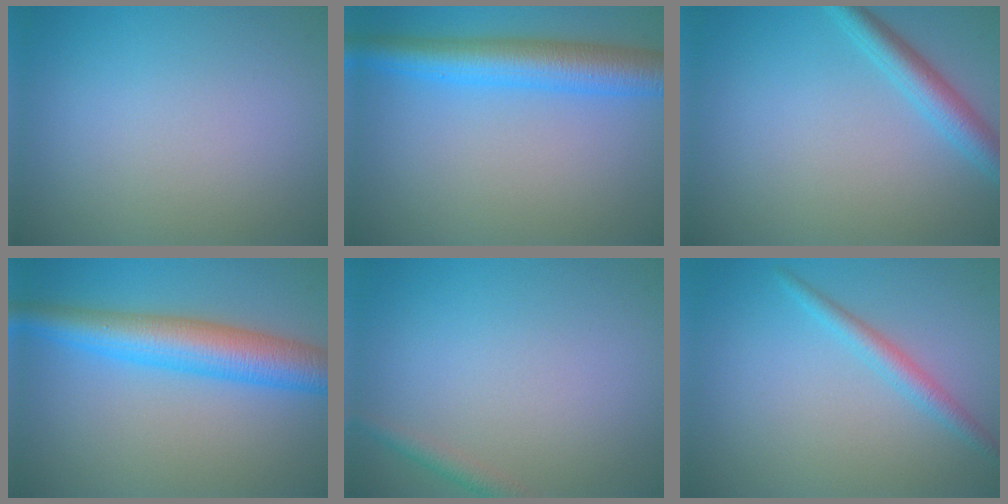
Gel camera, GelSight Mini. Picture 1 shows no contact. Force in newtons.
{"total": 6.2, "press": 6.2, "slide": 0.2}
{"total": 3.1, "press": 3.1, "slide": 0.1}
{"total": 6.7, "press": 6.7, "slide": 0.1}
{"total": 1.4, "press": 1.4, "slide": 0.1}
{"total": 2.0, "press": 1.9, "slide": 0.1}